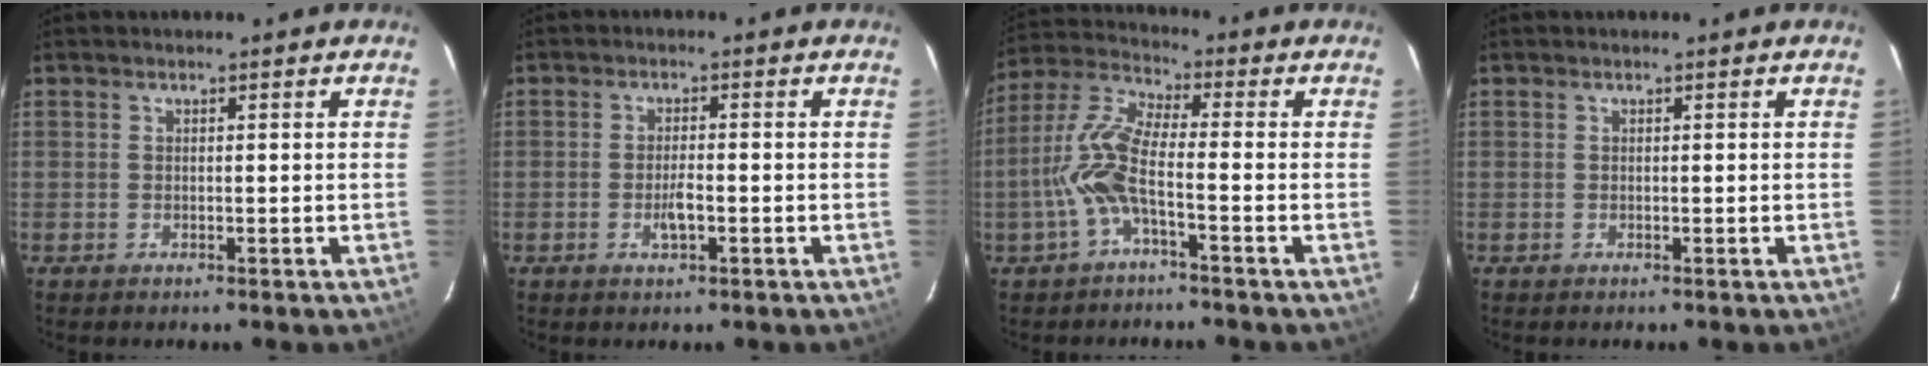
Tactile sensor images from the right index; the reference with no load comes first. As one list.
[{"total": 2.9, "force": [-1.1, 0.9, 2.5], "torque": [-0.047, -0.002, -0.018]}, {"total": 9.1, "force": [-2.8, 1.7, 8.4], "torque": [-0.199, 0.009, -0.058]}, {"total": 0.0}]